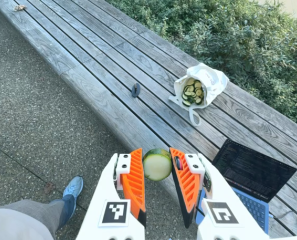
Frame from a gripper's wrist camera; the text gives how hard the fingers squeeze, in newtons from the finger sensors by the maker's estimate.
{"total": 9.5, "left": 10.3, "right": 8.7}